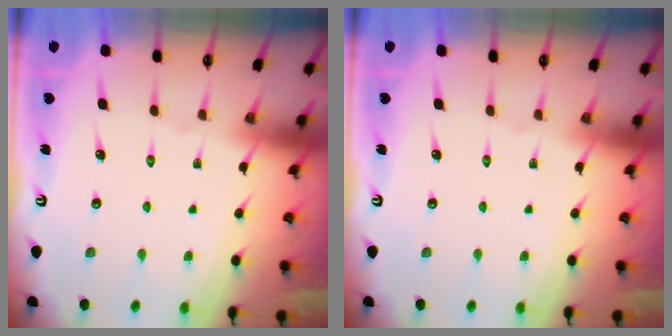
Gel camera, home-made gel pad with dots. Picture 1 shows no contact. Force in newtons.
{"total": 0.0}